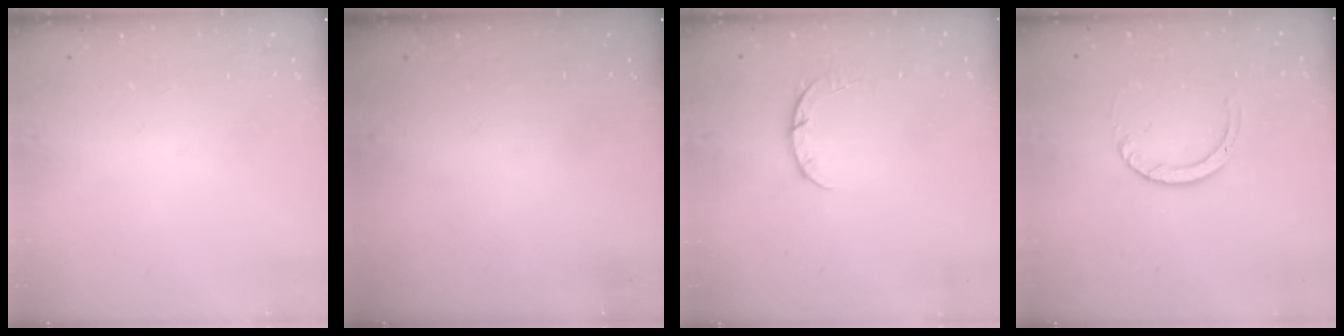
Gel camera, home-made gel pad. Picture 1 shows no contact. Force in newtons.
{"total": 0.0}
{"total": 3.2, "press": 3.2, "slide": 0.5}
{"total": 3.5, "press": 3.5, "slide": 0.3}